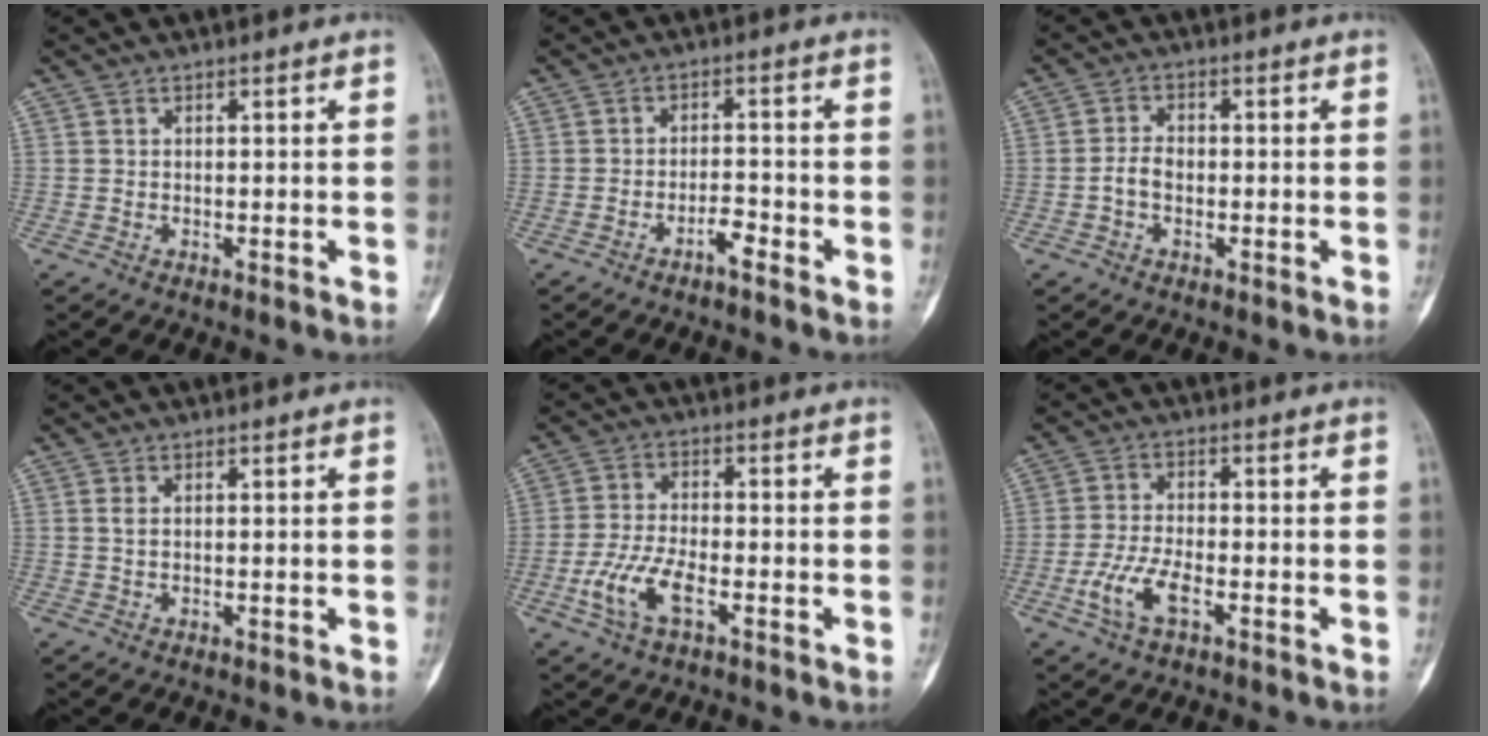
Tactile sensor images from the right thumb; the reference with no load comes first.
{"total": 3.0, "force": [-2.1, 0.8, 2.0], "torque": [-0.029, 0.021, -0.039]}
{"total": 3.3, "force": [-0.9, 2.2, 2.4], "torque": [-0.044, 0.013, -0.021]}
{"total": 1.4, "force": [0.4, 0.7, 1.1], "torque": [-0.028, 0.002, 0.011]}
{"total": 8.0, "force": [-3.2, 3.4, 6.5], "torque": [-0.144, 0.012, -0.062]}
{"total": 7.0, "force": [-2.8, 2.9, 5.6], "torque": [-0.124, 0.011, -0.056]}